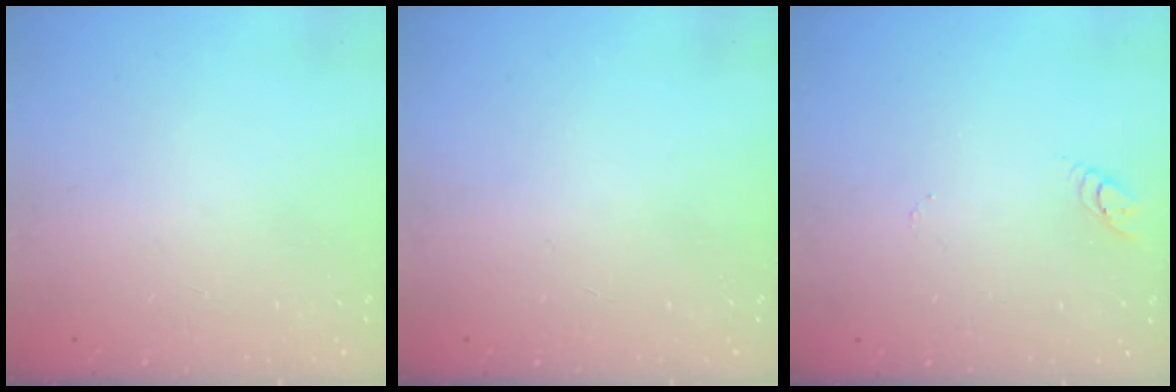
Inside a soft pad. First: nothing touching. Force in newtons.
{"total": 0.0}
{"total": 2.7, "press": 2.7, "slide": 0.2}